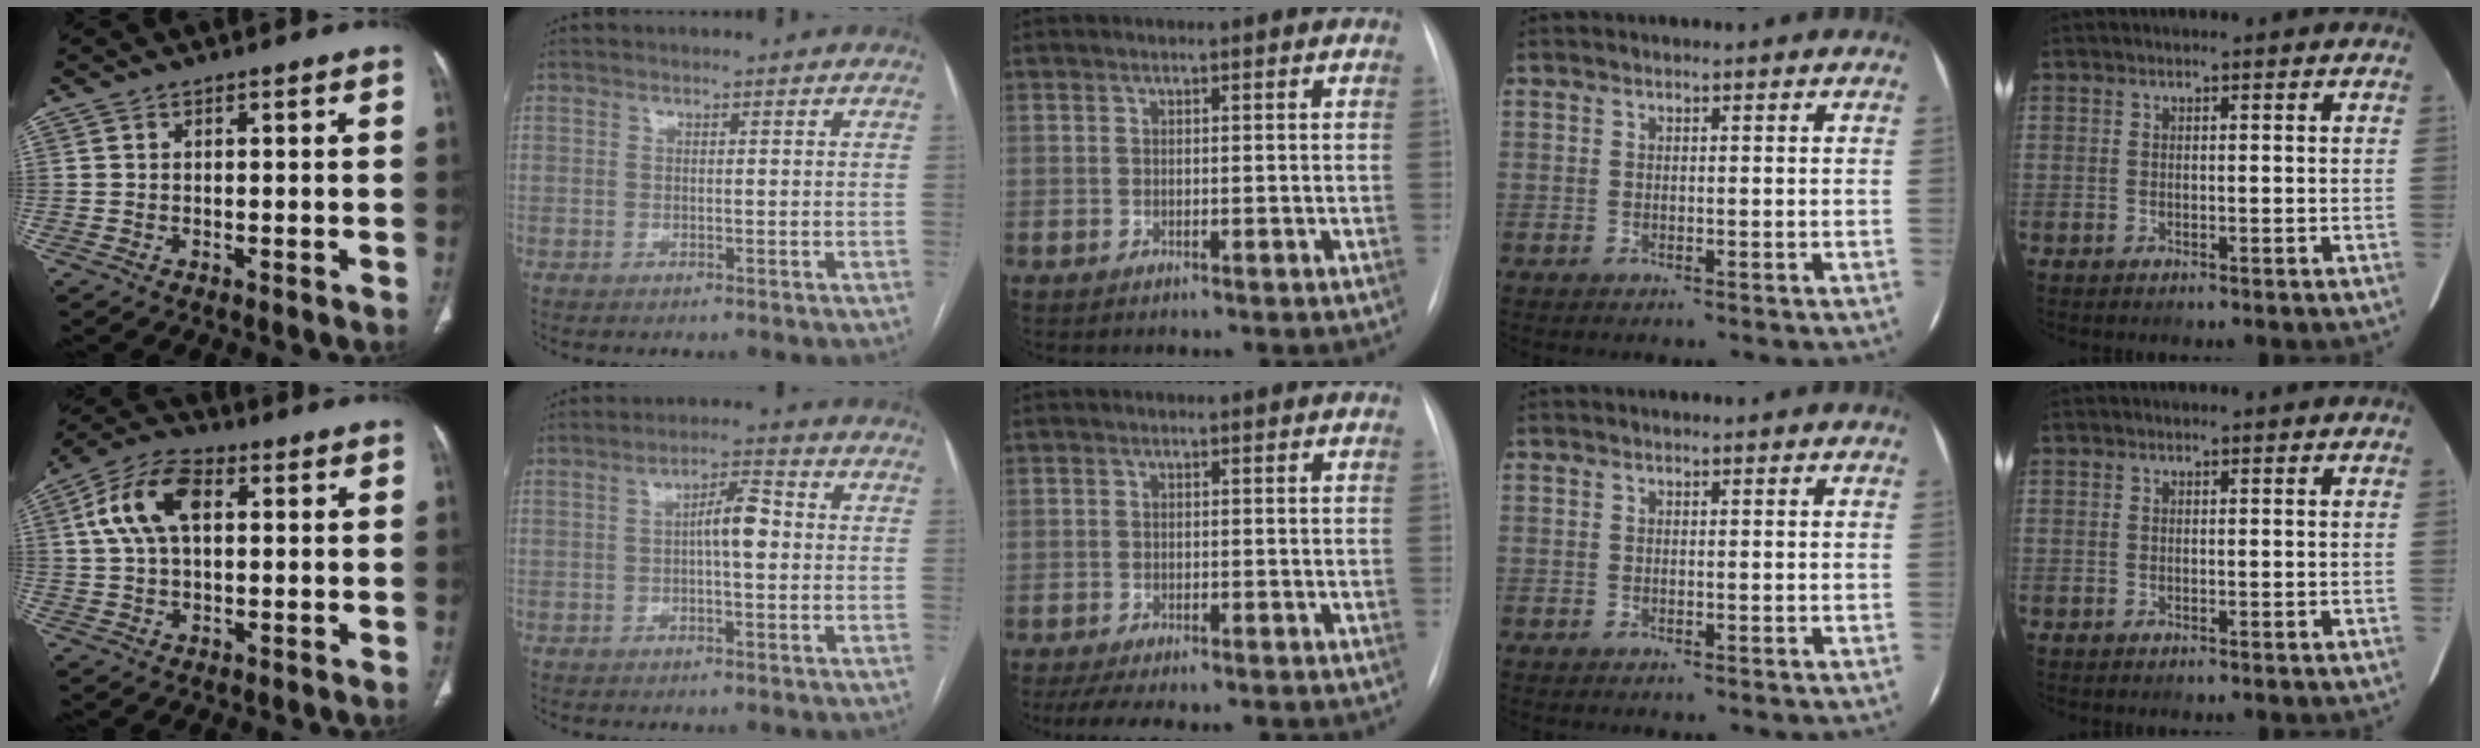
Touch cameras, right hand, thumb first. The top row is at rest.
{"thumb": {"total": 11.2, "force": [2.6, 6.4, 8.8], "torque": [-0.174, 0.024, 0.045]}, "index": {"total": 5.1, "force": [0.0, 1.2, 5.0], "torque": [-0.084, 0.016, -0.002]}, "middle": {"total": 7.2, "force": [-5.6, 2.6, 3.7], "torque": [-0.052, -0.006, -0.080]}}